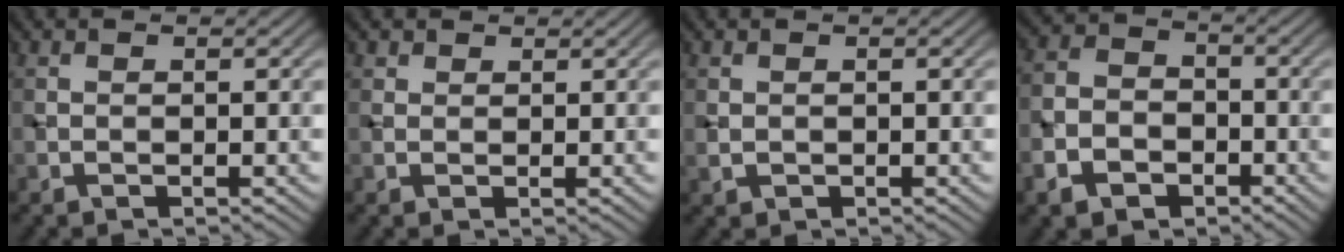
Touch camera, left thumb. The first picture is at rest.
{"total": 1.5, "force": [1.0, 1.1, 0.3], "torque": [-0.005, 0.002, 0.019]}
{"total": 1.0, "force": [0.0, 0.8, 0.5], "torque": [-0.012, -0.004, 0.005]}
{"total": 6.3, "force": [-3.4, 4.5, 2.8], "torque": [-0.073, -0.008, -0.076]}